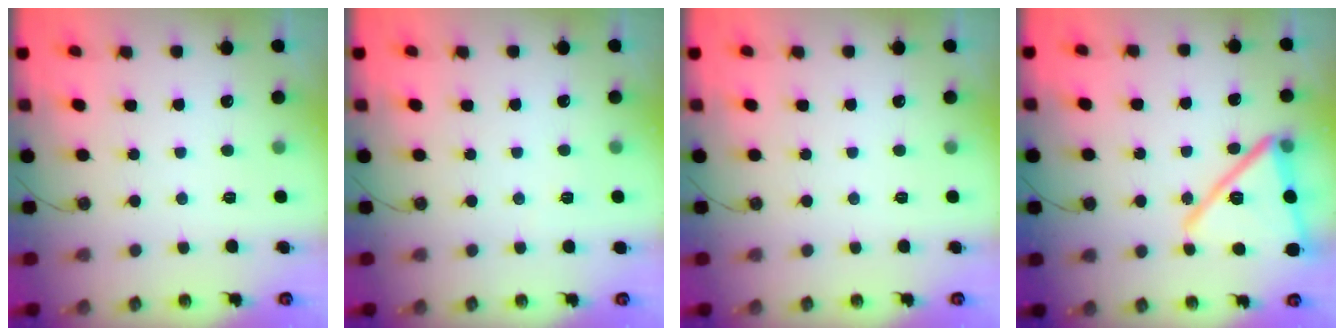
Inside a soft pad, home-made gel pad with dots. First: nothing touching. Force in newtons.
{"total": 2.5, "press": 1.1, "slide": 2.2}
{"total": 0.0}
{"total": 17.9, "press": 16.8, "slide": 6.2}